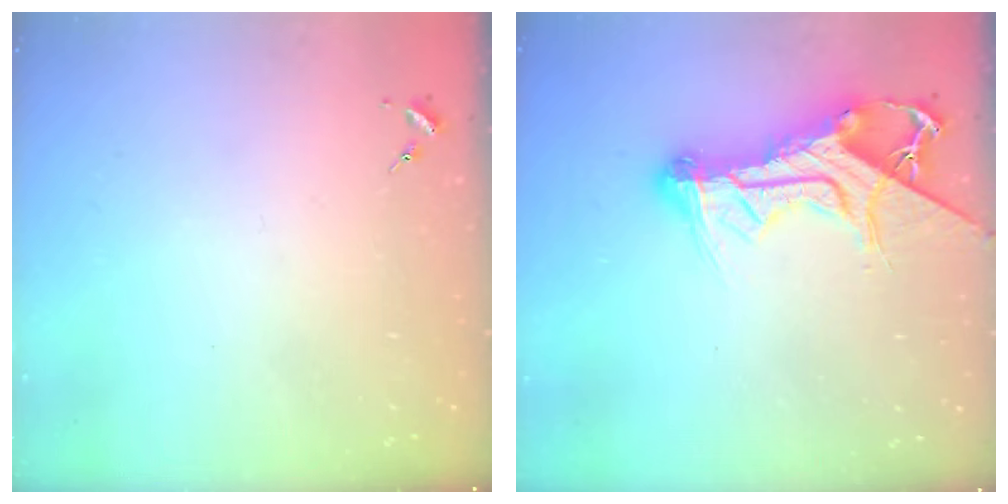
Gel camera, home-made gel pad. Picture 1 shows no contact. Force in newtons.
{"total": 16.3, "press": 16.3, "slide": 1.3}